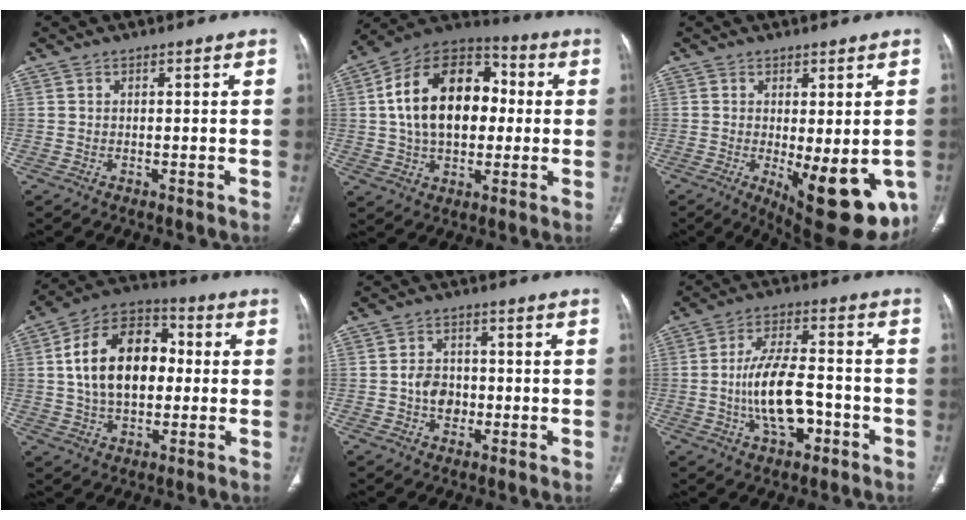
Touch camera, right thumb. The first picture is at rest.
{"total": 21.2, "force": [2.0, 13.8, 15.9], "torque": [-0.242, 0.028, 0.029]}
{"total": 15.6, "force": [-4.4, 5.9, 13.7], "torque": [-0.142, -0.020, -0.040]}
{"total": 17.8, "force": [1.5, 11.6, 13.4], "torque": [-0.202, 0.027, 0.019]}
{"total": 5.4, "force": [-0.8, 4.3, 3.1], "torque": [-0.030, 0.012, -0.016]}
{"total": 12.0, "force": [-3.0, 5.9, 10.0], "torque": [-0.175, 0.028, -0.052]}